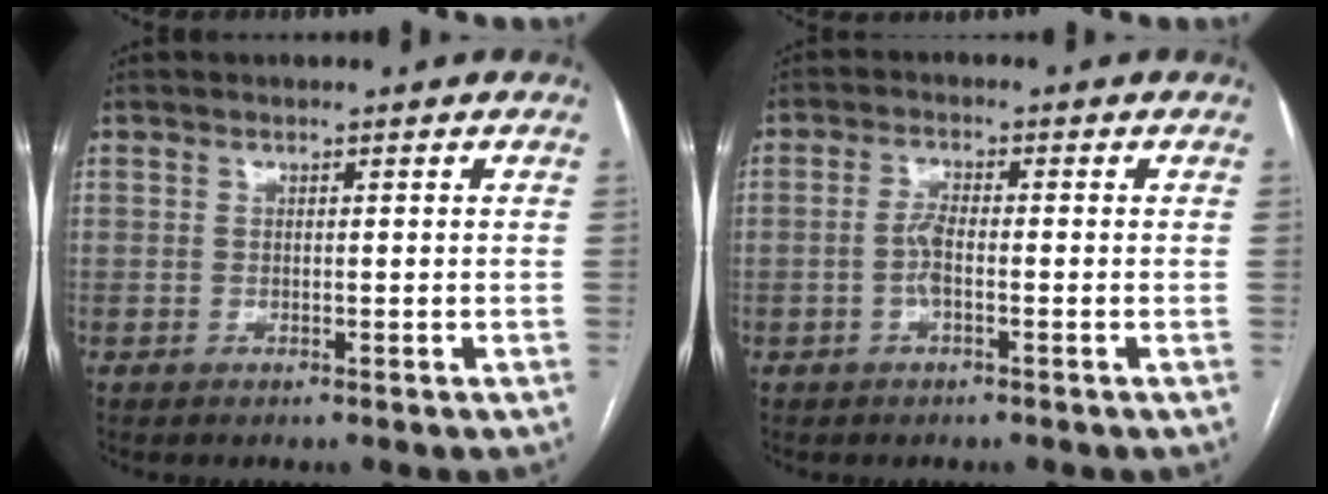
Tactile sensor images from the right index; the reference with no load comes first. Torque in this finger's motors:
{"motor_torque": [0.60, -0.14, 0.26, 0.06]}